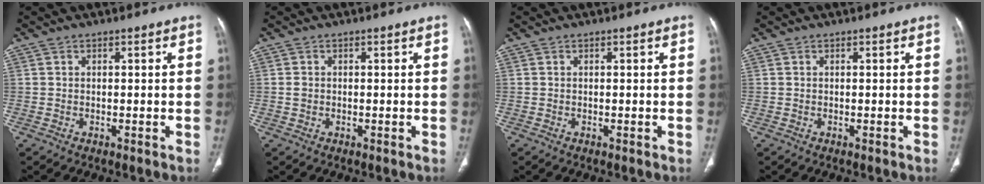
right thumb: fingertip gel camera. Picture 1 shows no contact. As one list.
[{"total": 1.1, "force": [0.0, 1.0, 0.6], "torque": [-0.008, 0.002, 0.002]}, {"total": 0.0}, {"total": 0.0}]